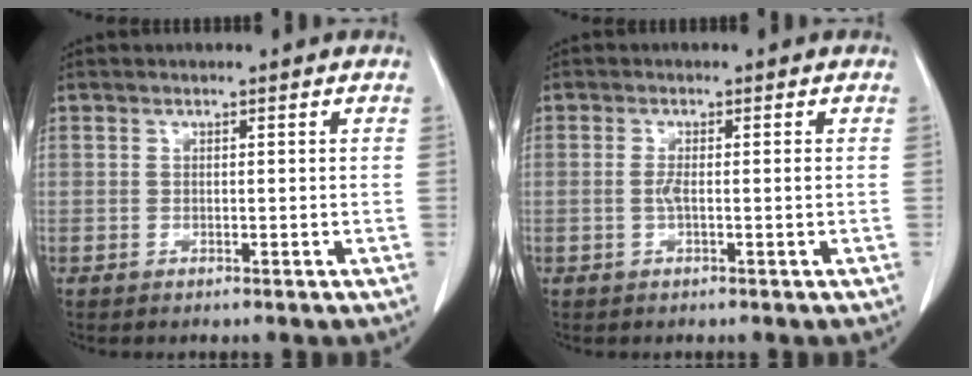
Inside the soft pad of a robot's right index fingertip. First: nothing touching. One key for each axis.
{"total": 1.6, "fx": -0.1, "fy": 0.1, "fz": 1.6, "tx": -0.028, "ty": 0.002, "tz": -0.001}